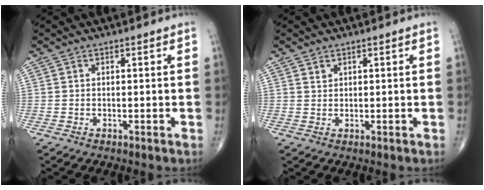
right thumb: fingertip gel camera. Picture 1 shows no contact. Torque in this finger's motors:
{"motor_torque": [-0.17, 0.08, -0.12, 0.18, 0.04]}